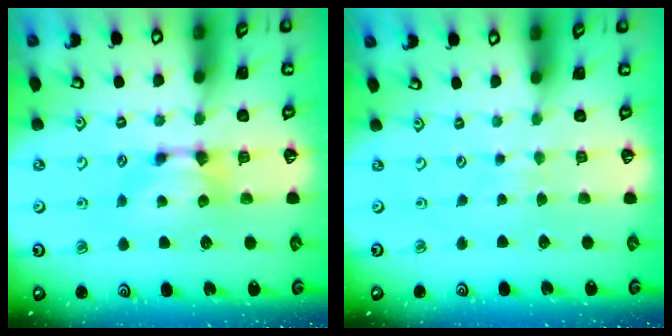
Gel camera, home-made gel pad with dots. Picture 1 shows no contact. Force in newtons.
{"total": 3.6, "press": 3.6, "slide": 0.4}